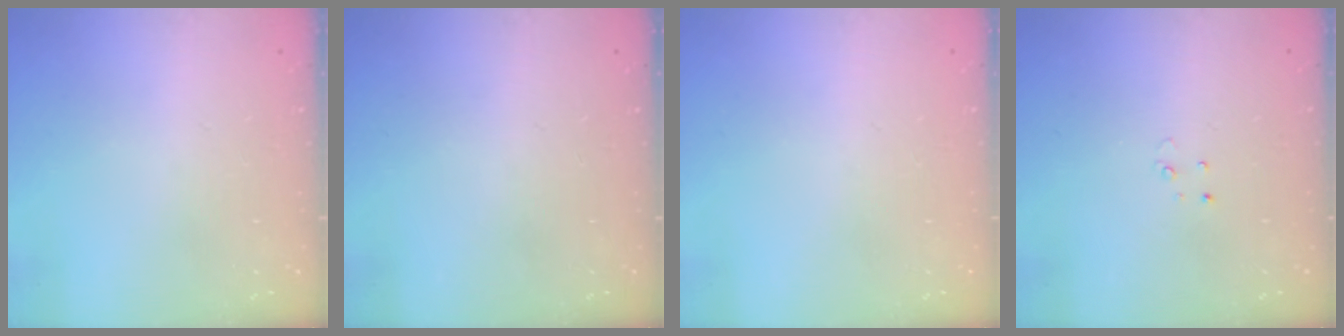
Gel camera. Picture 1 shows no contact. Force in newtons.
{"total": 0.0}
{"total": 0.0}
{"total": 2.3, "press": 2.3, "slide": 0.2}